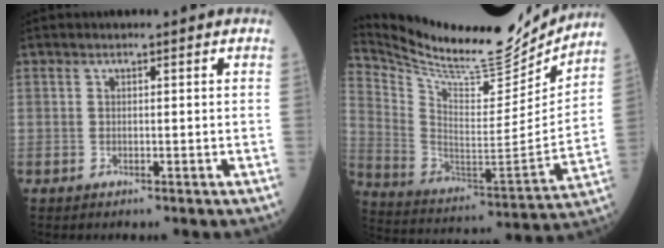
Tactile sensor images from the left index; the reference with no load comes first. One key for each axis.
{"total": 22.6, "fx": 20.9, "fy": 3.1, "fz": 8.0, "tx": -0.157, "ty": -0.054, "tz": 0.328}